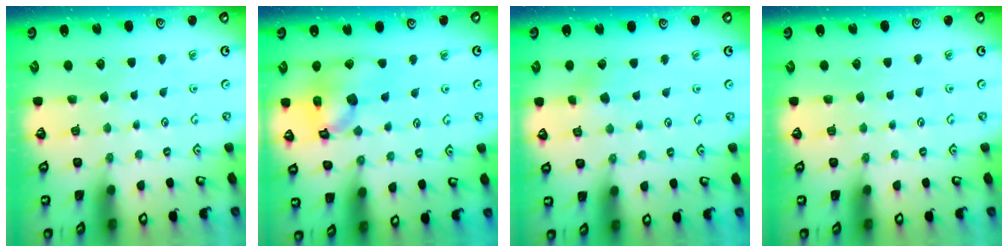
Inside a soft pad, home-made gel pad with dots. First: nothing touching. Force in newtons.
{"total": 17.2, "press": 17.0, "slide": 2.5}
{"total": 2.6, "press": 2.6, "slide": 0.4}
{"total": 0.0}